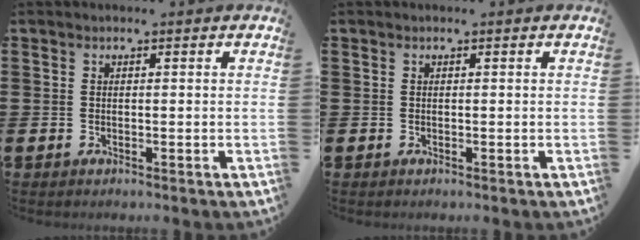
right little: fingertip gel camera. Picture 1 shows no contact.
{"total": 0.0}